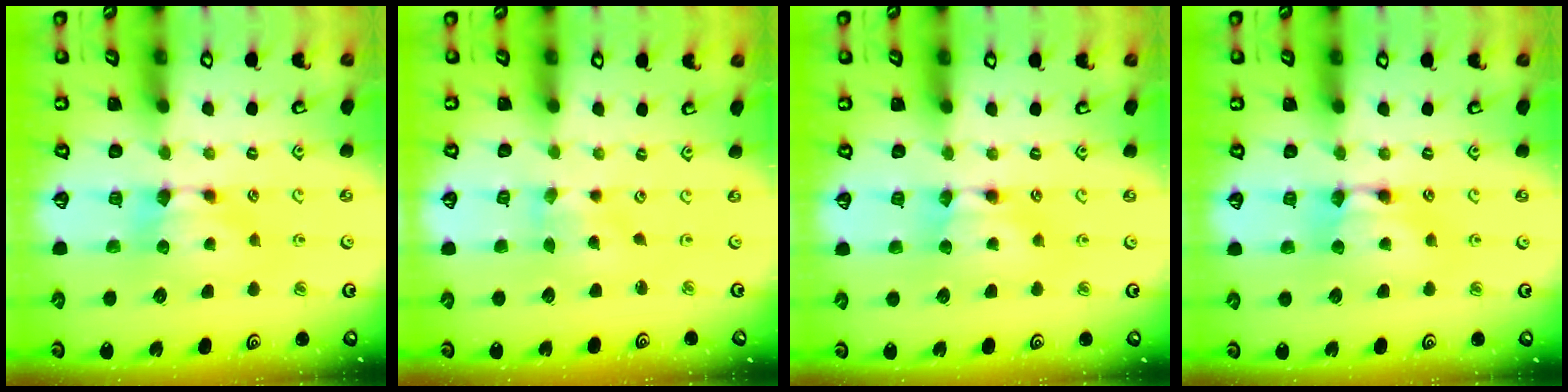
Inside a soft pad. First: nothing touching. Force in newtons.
{"total": 2.1, "press": 1.8, "slide": 1.0}
{"total": 1.6, "press": 1.6, "slide": 0.2}
{"total": 2.1, "press": 2.1, "slide": 0.0}